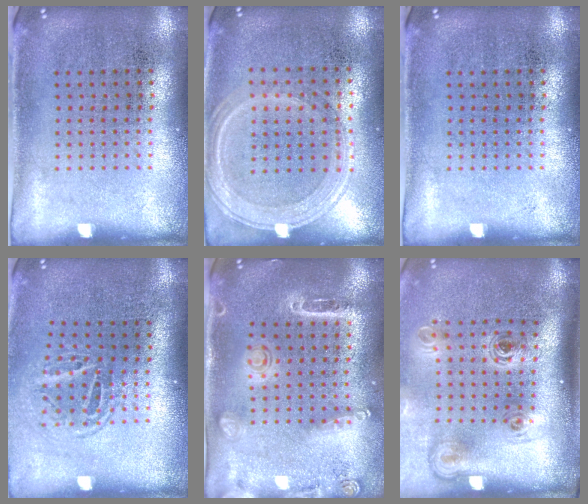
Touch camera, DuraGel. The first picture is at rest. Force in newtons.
{"total": 1.3, "press": 1.2, "slide": 0.3}
{"total": 0.0}
{"total": 1.6, "press": 1.1, "slide": 1.2}
{"total": 1.6, "press": 1.5, "slide": 0.6}
{"total": 2.2, "press": 1.5, "slide": 1.7}